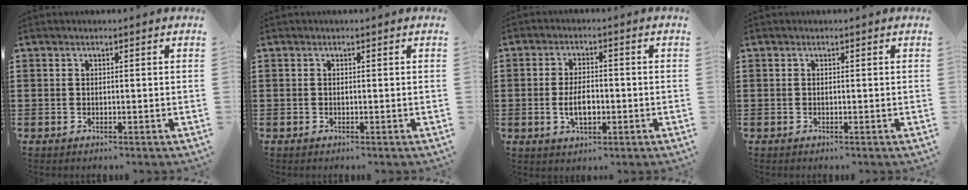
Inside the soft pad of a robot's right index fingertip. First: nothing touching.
{"total": 0.0}
{"total": 4.8, "force": [-0.9, 2.5, 4.0], "torque": [-0.072, 0.000, -0.019]}
{"total": 0.0}